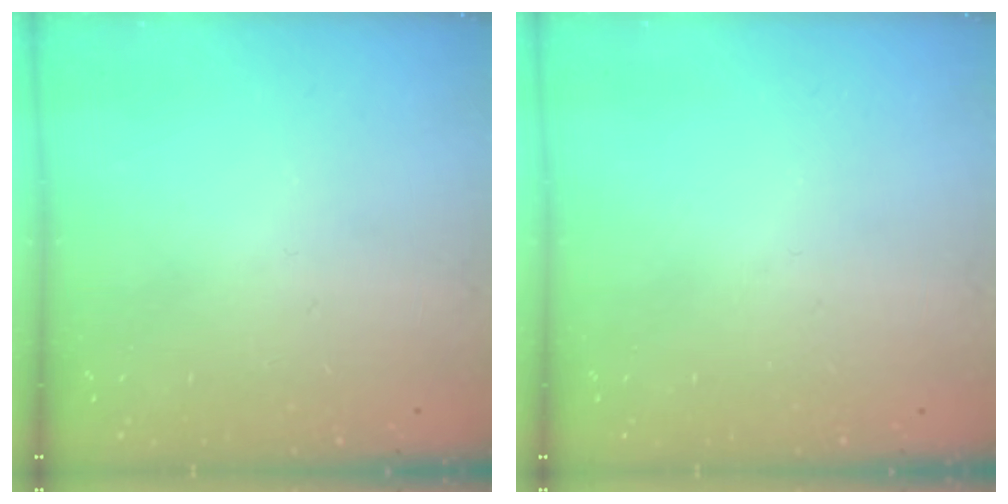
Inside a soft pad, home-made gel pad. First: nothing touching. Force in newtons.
{"total": 0.0}